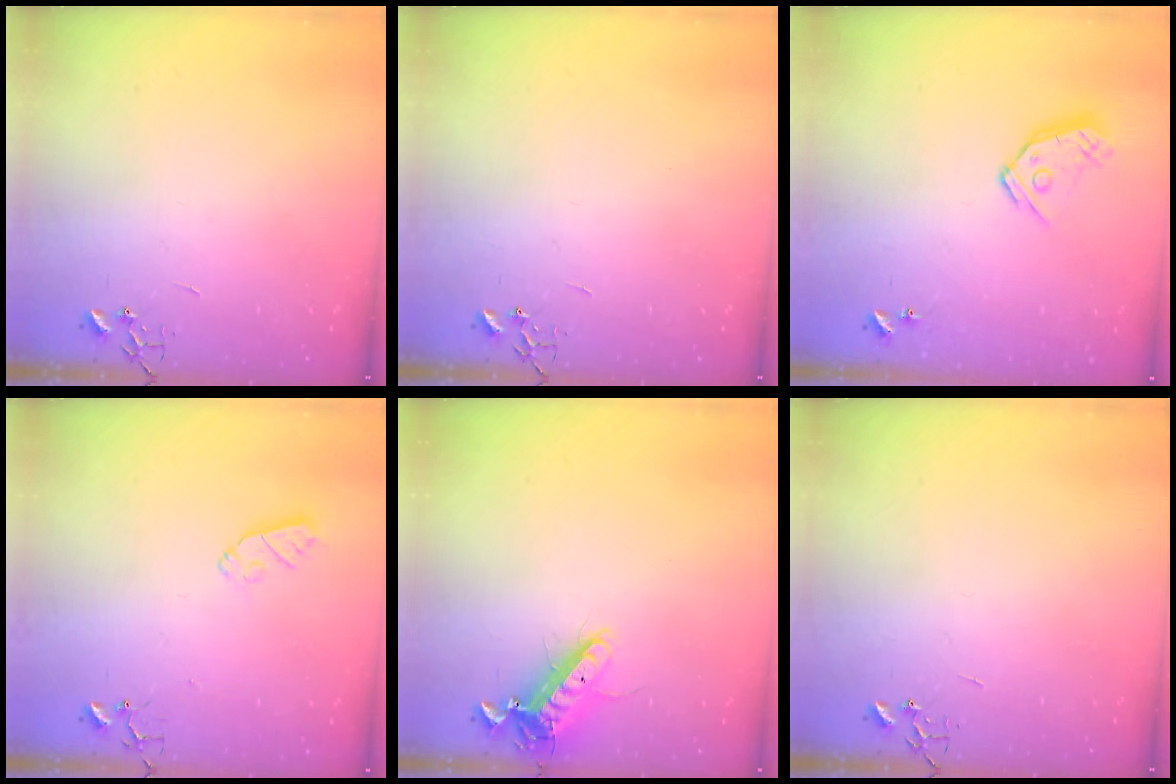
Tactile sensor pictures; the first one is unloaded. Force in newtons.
{"total": 0.0}
{"total": 9.9, "press": 9.9, "slide": 0.8}
{"total": 6.6, "press": 6.6, "slide": 0.2}
{"total": 13.1, "press": 13.0, "slide": 2.3}
{"total": 0.0}